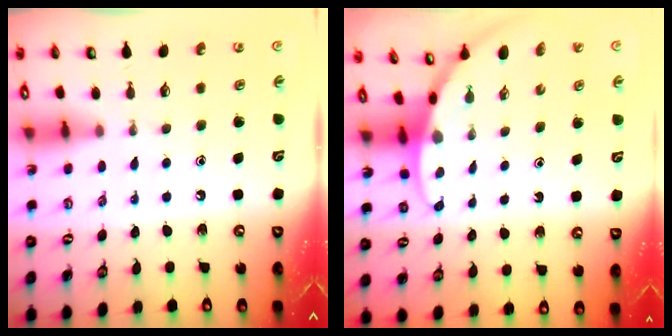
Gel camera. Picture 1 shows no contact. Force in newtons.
{"total": 2.7, "press": 2.7, "slide": 0.0}